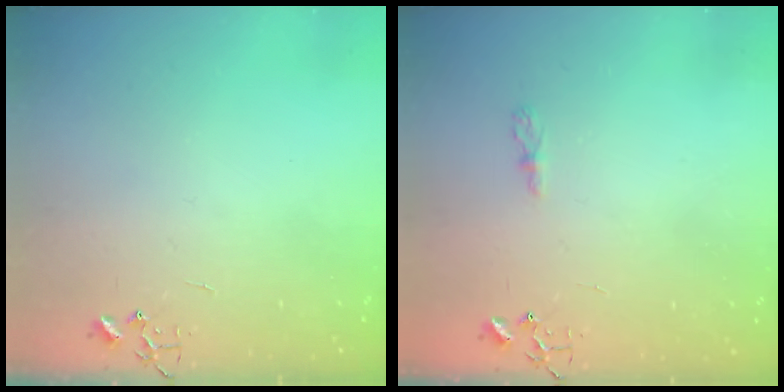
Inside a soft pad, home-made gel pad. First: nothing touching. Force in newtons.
{"total": 3.6, "press": 3.5, "slide": 0.4}